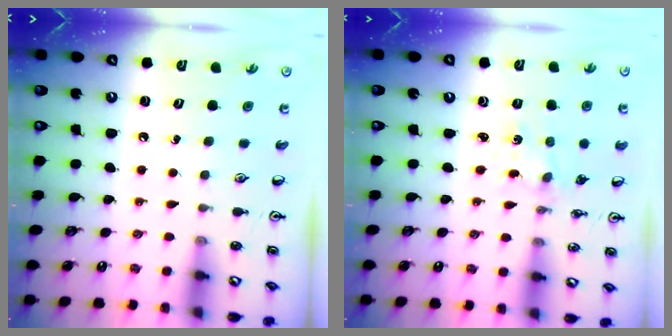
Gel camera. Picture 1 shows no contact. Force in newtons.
{"total": 1.3, "press": 1.2, "slide": 0.4}